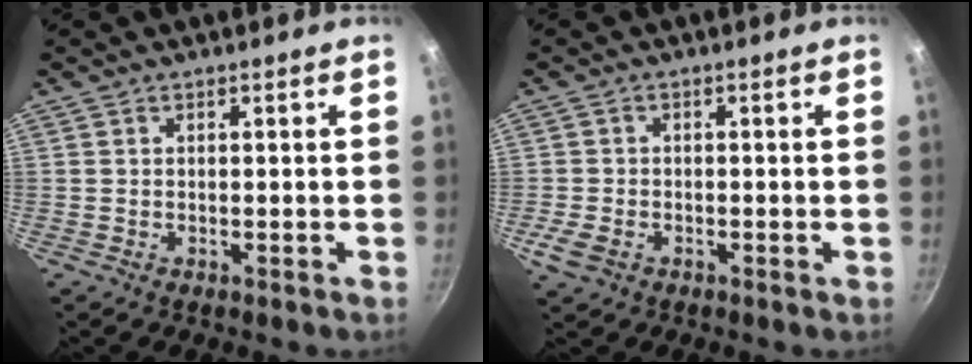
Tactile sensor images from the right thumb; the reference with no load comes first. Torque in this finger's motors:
{"motor_torque": [0.27, -0.02, 0.51, -0.06, 0.02]}